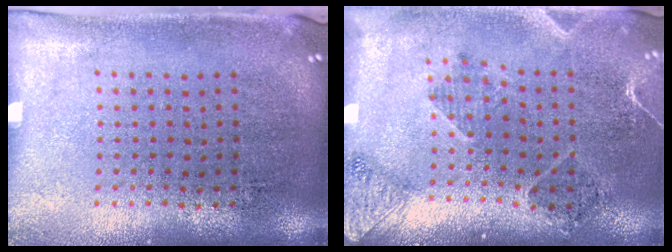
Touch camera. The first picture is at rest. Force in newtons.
{"total": 1.5, "press": 1.4, "slide": 0.5}